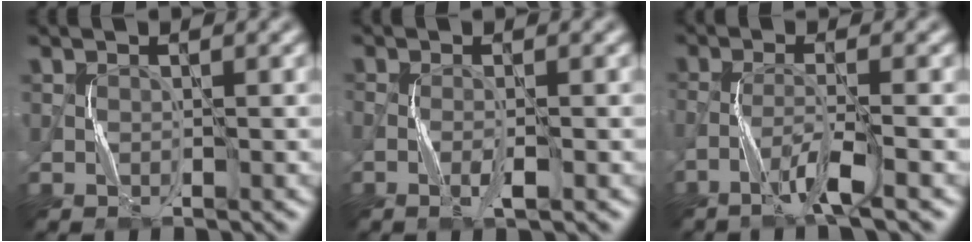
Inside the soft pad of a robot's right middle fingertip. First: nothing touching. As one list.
[{"total": 1.5, "force": [-0.6, 0.3, 1.4], "torque": [-0.032, -0.001, -0.015]}, {"total": 3.3, "force": [-2.1, 0.1, 2.6], "torque": [-0.054, 0.004, -0.054]}]